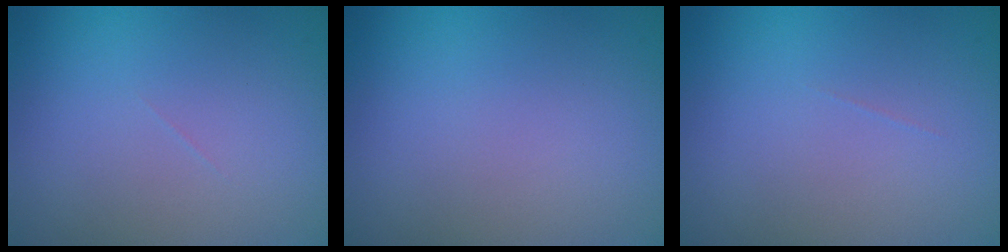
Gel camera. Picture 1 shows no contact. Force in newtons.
{"total": 0.0}
{"total": 0.0}